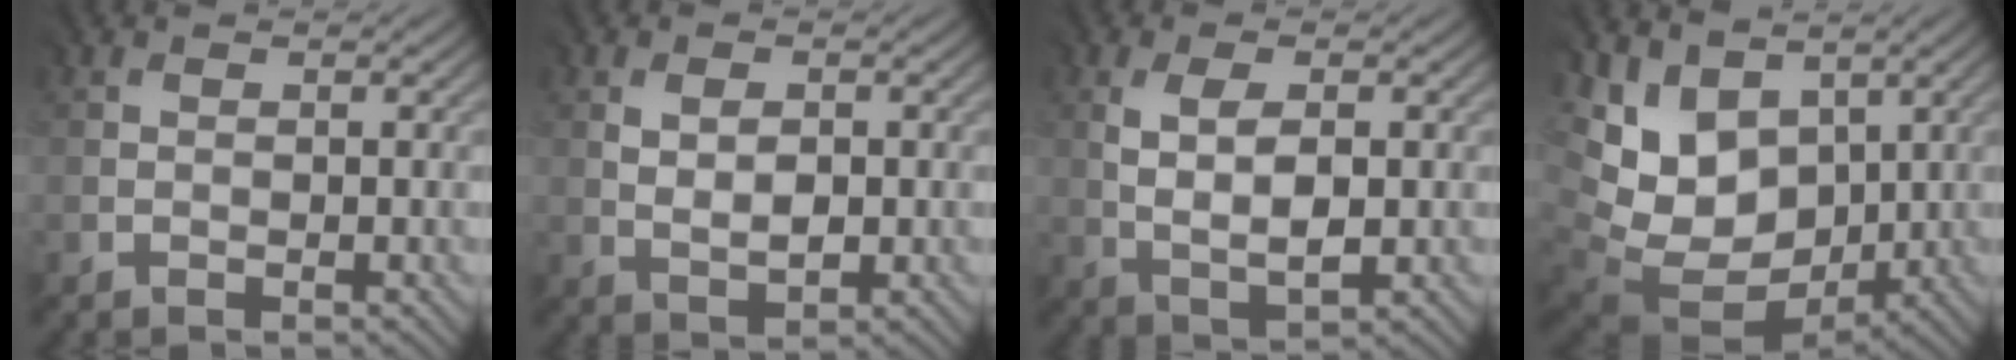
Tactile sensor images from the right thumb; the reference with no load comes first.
{"total": 2.9, "force": [0.5, 1.7, 2.2], "torque": [-0.042, -0.003, 0.014]}
{"total": 4.6, "force": [0.6, 2.1, 4.1], "torque": [-0.083, -0.005, 0.016]}
{"total": 11.0, "force": [2.7, 8.5, 6.4], "torque": [-0.172, -0.012, 0.075]}